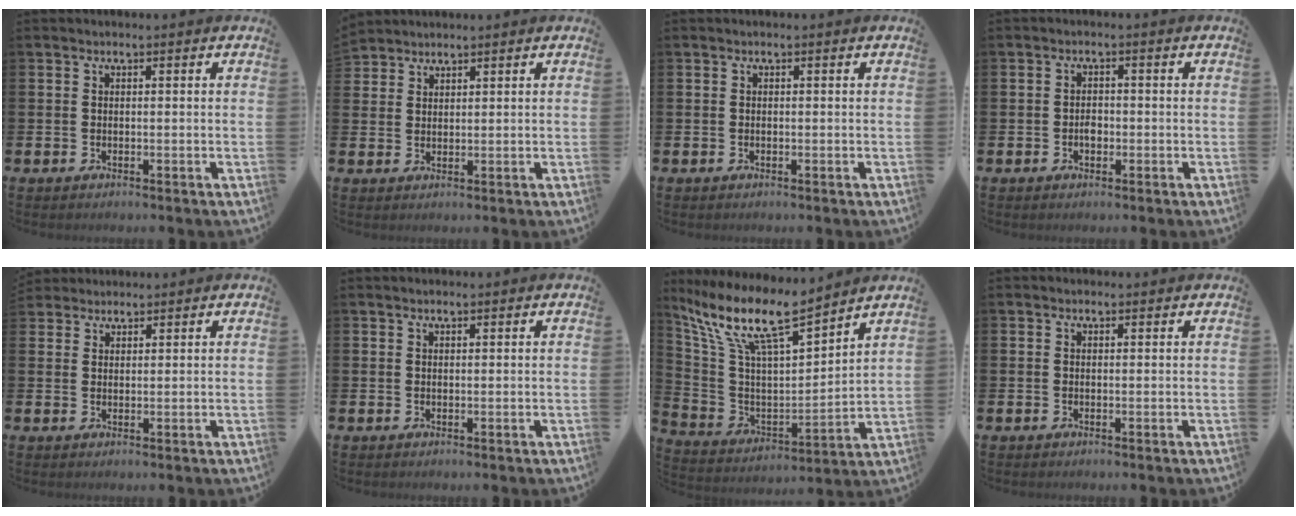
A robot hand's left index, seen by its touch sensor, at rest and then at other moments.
{"total": 2.8, "force": [2.7, 0.5, -0.4], "torque": [0.011, -0.012, 0.050]}
{"total": 0.0}
{"total": 1.7, "force": [-0.4, 1.2, 1.2], "torque": [-0.009, 0.001, -0.011]}
{"total": 2.6, "force": [2.4, 0.8, -0.3], "torque": [0.008, -0.007, 0.045]}
{"total": 1.0, "force": [1.0, 0.2, 0.2], "torque": [0.007, -0.003, 0.016]}
{"total": 12.2, "force": [10.0, 2.6, 6.5], "torque": [-0.159, -0.065, 0.172]}
{"total": 0.5, "force": [0.5, 0.2, 0.1], "torque": [0.009, -0.003, 0.006]}